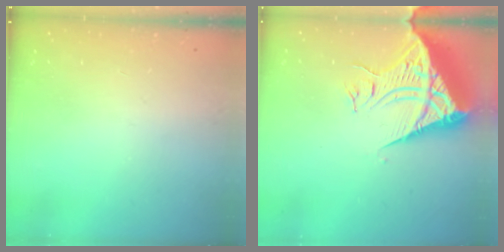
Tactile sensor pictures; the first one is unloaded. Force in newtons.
{"total": 14.7, "press": 14.6, "slide": 1.5}